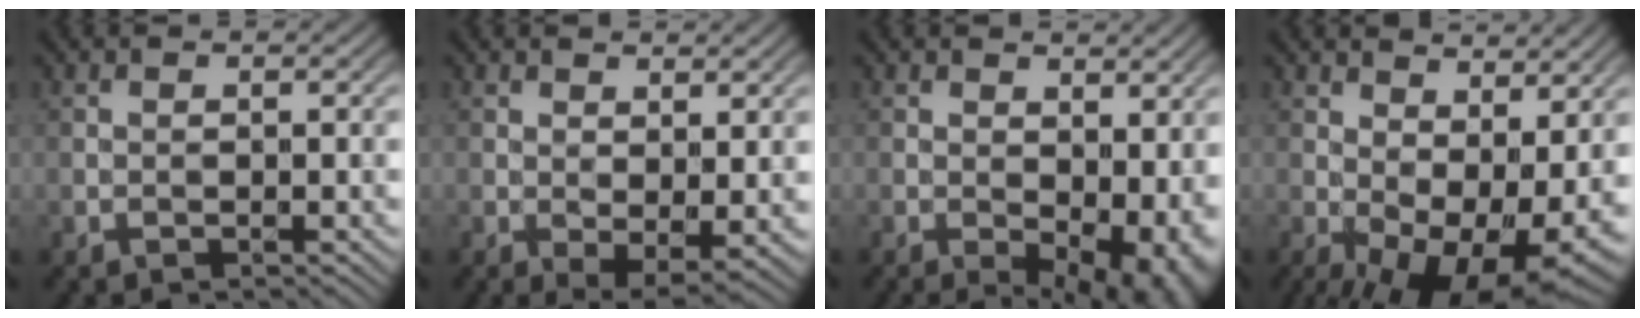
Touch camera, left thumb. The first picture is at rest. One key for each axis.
{"total": 4.1, "fx": 1.0, "fy": 1.7, "fz": 3.5, "tx": -0.066, "ty": -0.007, "tz": 0.026}
{"total": 10.7, "fx": -0.8, "fy": 5.9, "fz": 8.8, "tx": -0.107, "ty": -0.016, "tz": 0.017}
{"total": 13.8, "fx": -0.1, "fy": 7.2, "fz": 11.8, "tx": -0.179, "ty": -0.018, "tz": 0.035}